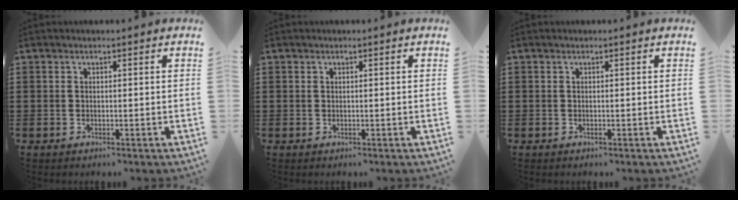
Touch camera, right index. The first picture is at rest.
{"total": 0.0}
{"total": 0.0}